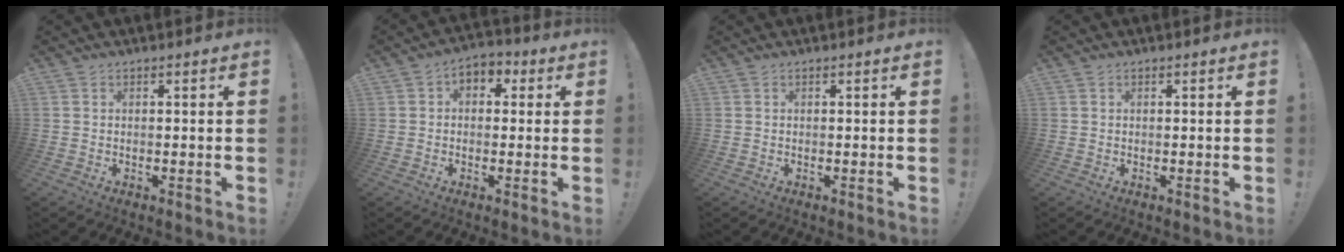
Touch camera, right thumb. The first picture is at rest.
{"total": 4.6, "force": [0.1, 3.6, 2.9], "torque": [-0.037, 0.007, 0.004]}
{"total": 0.0}
{"total": 0.0}